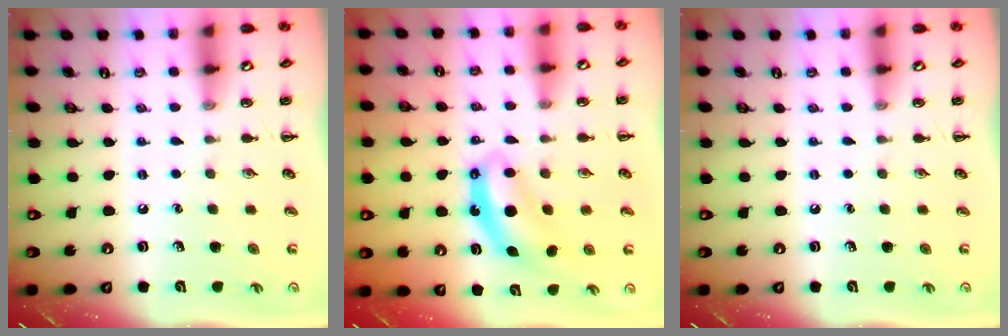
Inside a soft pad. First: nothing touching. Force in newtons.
{"total": 6.8, "press": 6.7, "slide": 0.5}
{"total": 0.0}